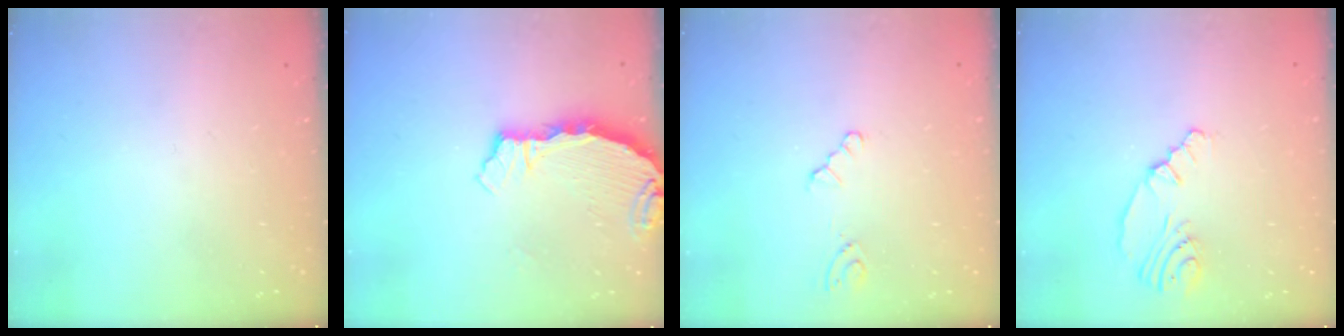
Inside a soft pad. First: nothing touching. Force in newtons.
{"total": 5.4, "press": 5.4, "slide": 0.4}
{"total": 2.1, "press": 2.1, "slide": 0.3}
{"total": 5.5, "press": 2.9, "slide": 4.7}